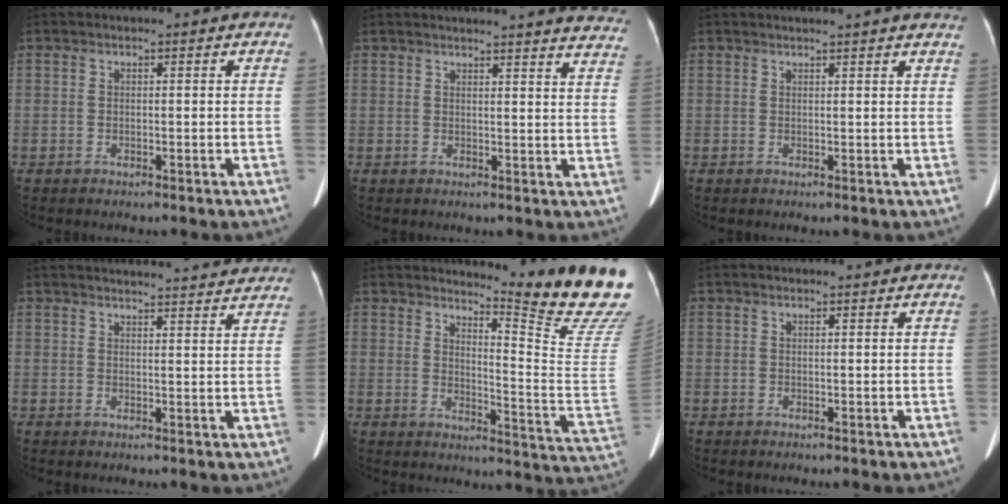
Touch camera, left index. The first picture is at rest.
{"total": 19.4, "force": [18.5, 1.4, 5.8], "torque": [-0.063, -0.059, 0.191]}
{"total": 10.2, "force": [9.4, 0.1, 3.9], "torque": [-0.052, 0.011, 0.096]}
{"total": 17.6, "force": [17.0, 1.7, 4.5], "torque": [-0.054, 0.008, 0.203]}
{"total": 16.3, "force": [14.8, -1.7, 6.5], "torque": [-0.094, -0.130, 0.173]}
{"total": 0.0}